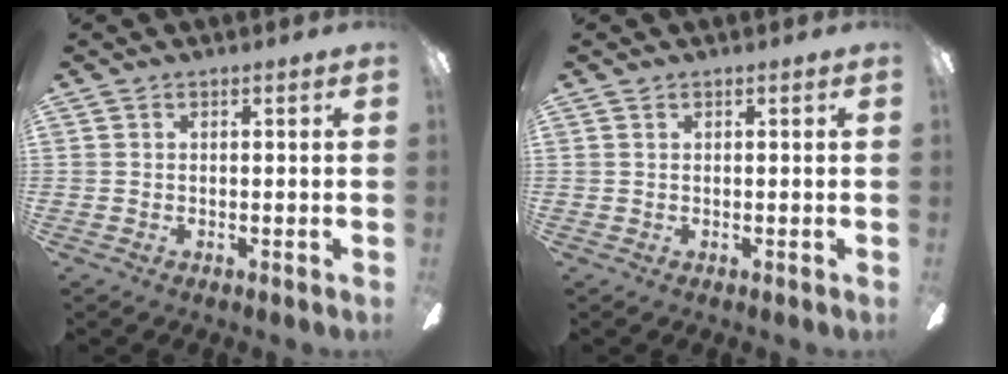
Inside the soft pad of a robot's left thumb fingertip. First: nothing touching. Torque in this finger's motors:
{"motor_torque": [-0.02, 0.02, -0.13, 0.02, 0.00]}